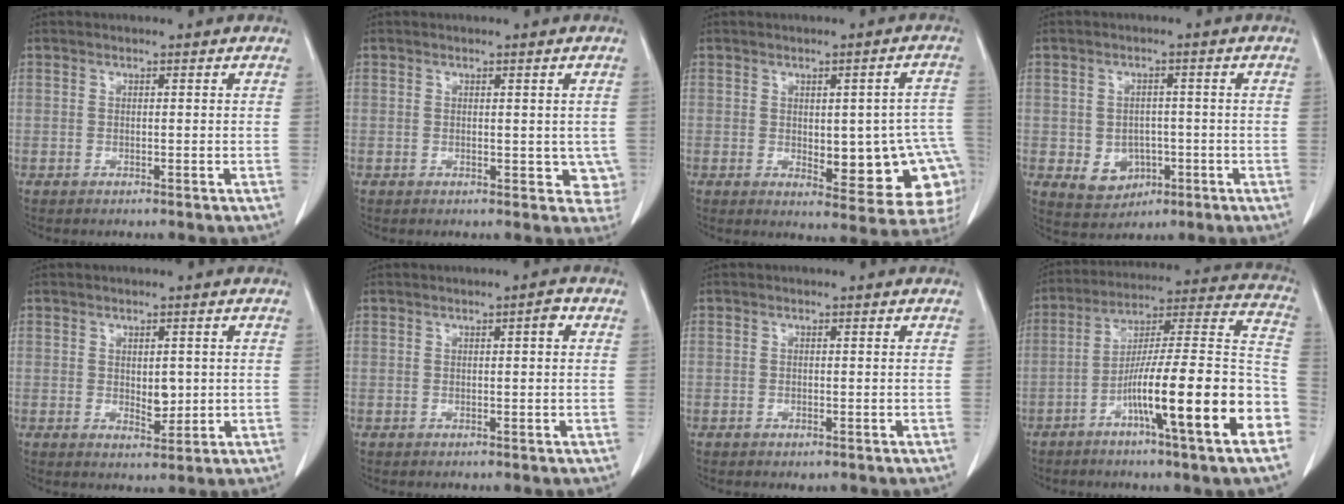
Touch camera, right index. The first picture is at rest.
{"total": 3.6, "force": [0.0, 2.2, 2.8], "torque": [-0.010, -0.003, 0.002]}
{"total": 15.1, "force": [-2.6, 6.0, 13.6], "torque": [-0.105, 0.024, -0.010]}
{"total": 5.5, "force": [-1.3, 4.7, 2.6], "torque": [-0.036, 0.005, -0.006]}
{"total": 3.2, "force": [0.2, 1.6, 2.7], "torque": [-0.041, -0.007, 0.010]}
{"total": 1.5, "force": [0.5, 0.3, 1.4], "torque": [-0.018, 0.004, 0.005]}
{"total": 0.8, "force": [-0.4, 0.5, 0.4], "torque": [-0.004, 0.001, -0.002]}
{"total": 21.1, "force": [-8.6, 0.5, 19.3], "torque": [-0.253, 0.005, -0.140]}